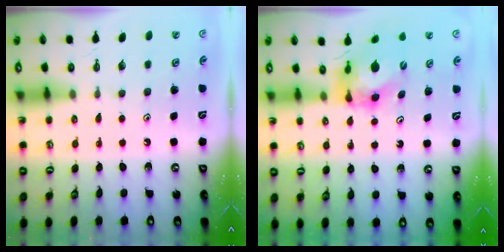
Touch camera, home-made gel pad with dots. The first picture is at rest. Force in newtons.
{"total": 6.2, "press": 6.1, "slide": 0.6}